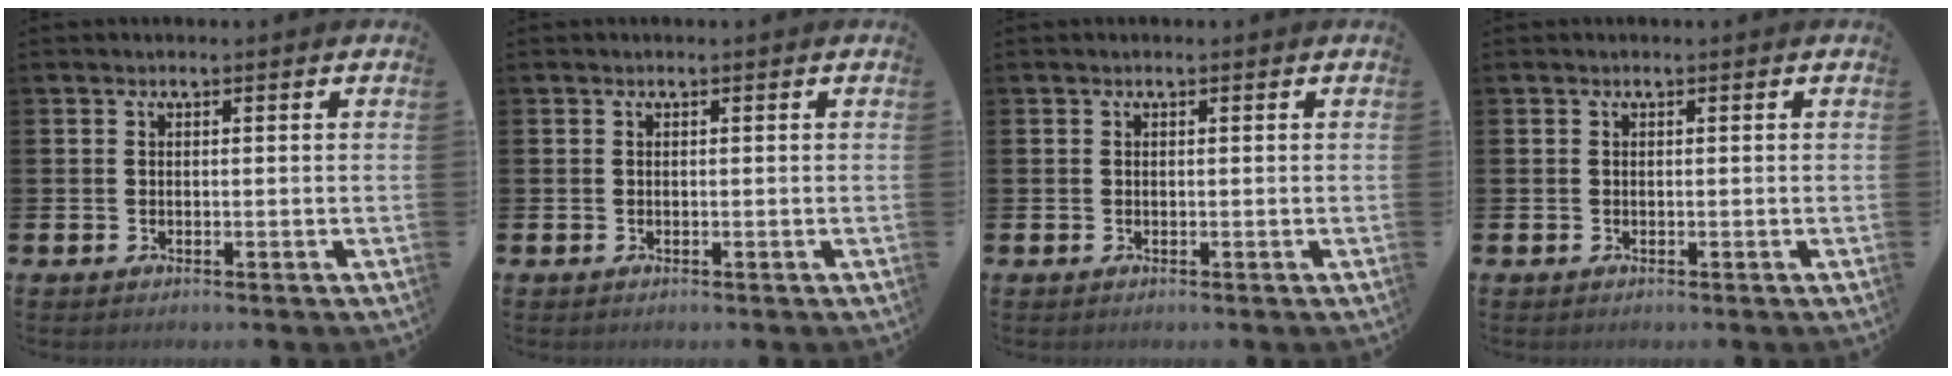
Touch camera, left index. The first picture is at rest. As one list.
[{"total": 0.0}, {"total": 0.0}, {"total": 0.0}]